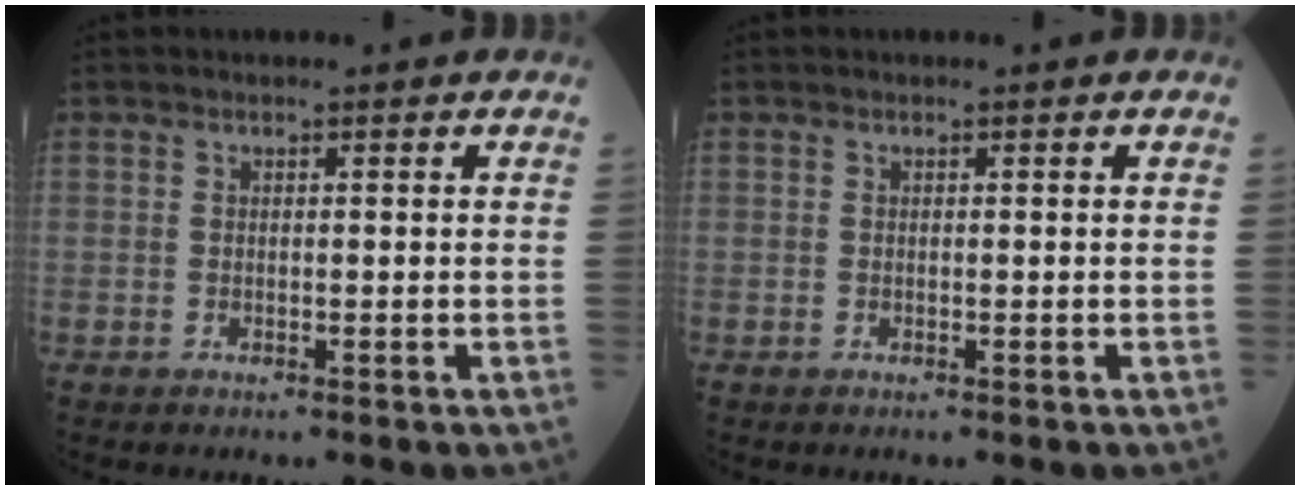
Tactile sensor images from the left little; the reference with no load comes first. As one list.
[{"total": 0.0}]